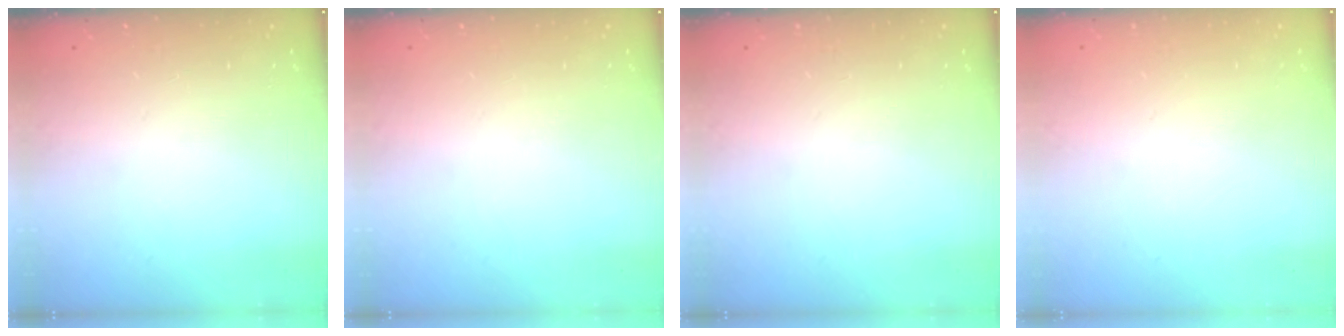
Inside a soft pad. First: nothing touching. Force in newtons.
{"total": 0.0}
{"total": 0.0}
{"total": 0.0}